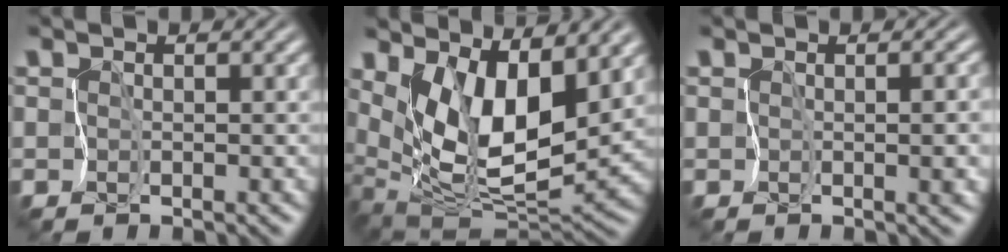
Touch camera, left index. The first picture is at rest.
{"total": 10.4, "force": [3.7, 4.6, 8.5], "torque": [-0.148, -0.019, 0.065]}
{"total": 3.5, "force": [-0.7, 1.6, 3.0], "torque": [-0.023, 0.004, 0.003]}